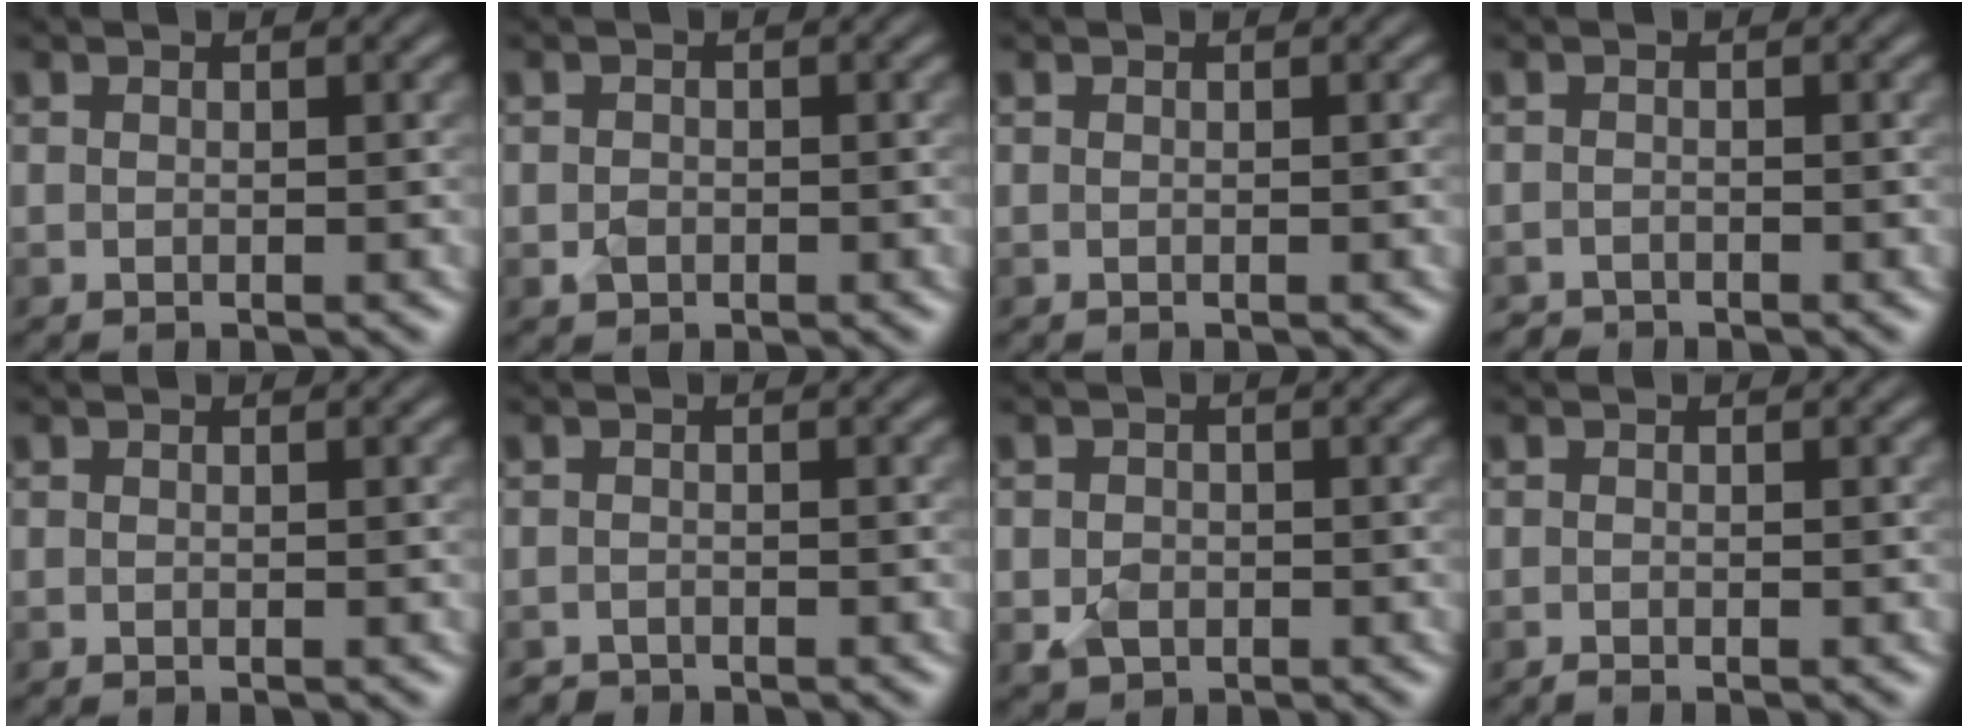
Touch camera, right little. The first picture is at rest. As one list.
[{"total": 1.5, "force": [-0.6, 1.3, 0.5], "torque": [-0.014, -0.003, -0.010]}, {"total": 0.0}, {"total": 1.0, "force": [-0.9, 0.3, -0.1], "torque": [0.005, -0.003, -0.016]}, {"total": 0.0}, {"total": 1.0, "force": [-0.9, 0.4, -0.1], "torque": [0.004, -0.003, -0.015]}, {"total": 2.3, "force": [-0.8, 2.0, 0.9], "torque": [-0.023, -0.004, -0.015]}, {"total": 0.5, "force": [-0.5, -0.1, 0.2], "torque": [-0.004, -0.001, -0.010]}]